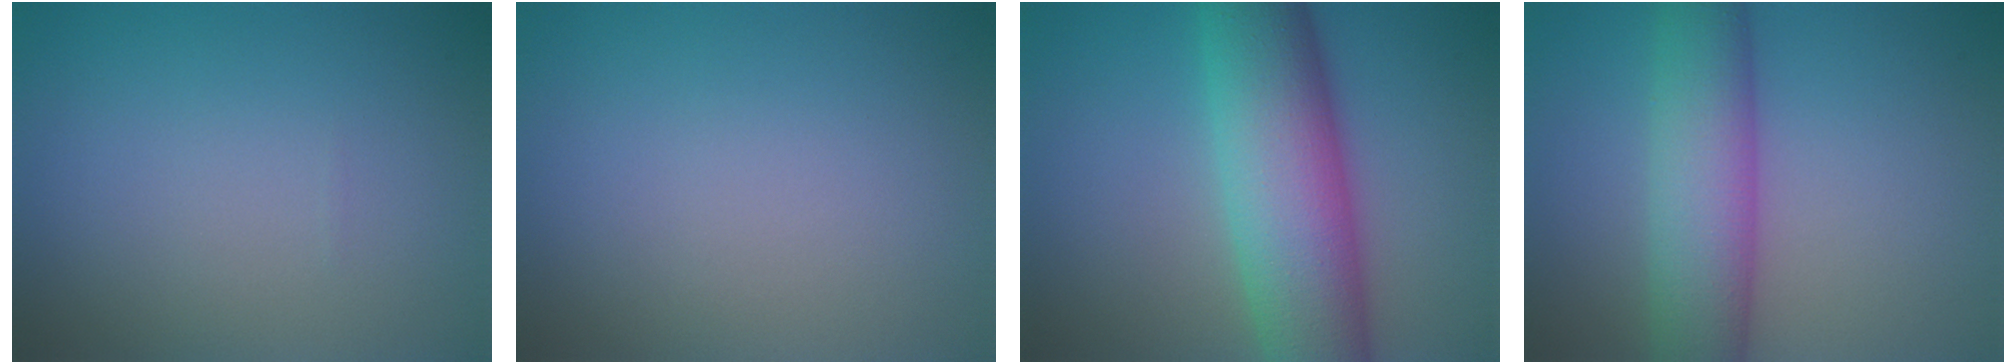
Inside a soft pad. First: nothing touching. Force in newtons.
{"total": 0.0}
{"total": 11.0, "press": 11.0, "slide": 0.1}
{"total": 7.3, "press": 7.2, "slide": 0.5}